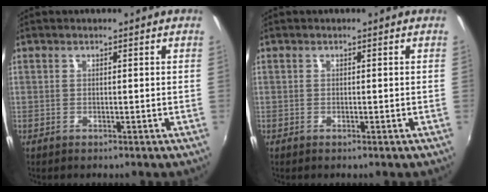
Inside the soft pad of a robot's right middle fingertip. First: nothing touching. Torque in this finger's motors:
{"motor_torque": [0.18, -0.22, -0.03, 0.00]}